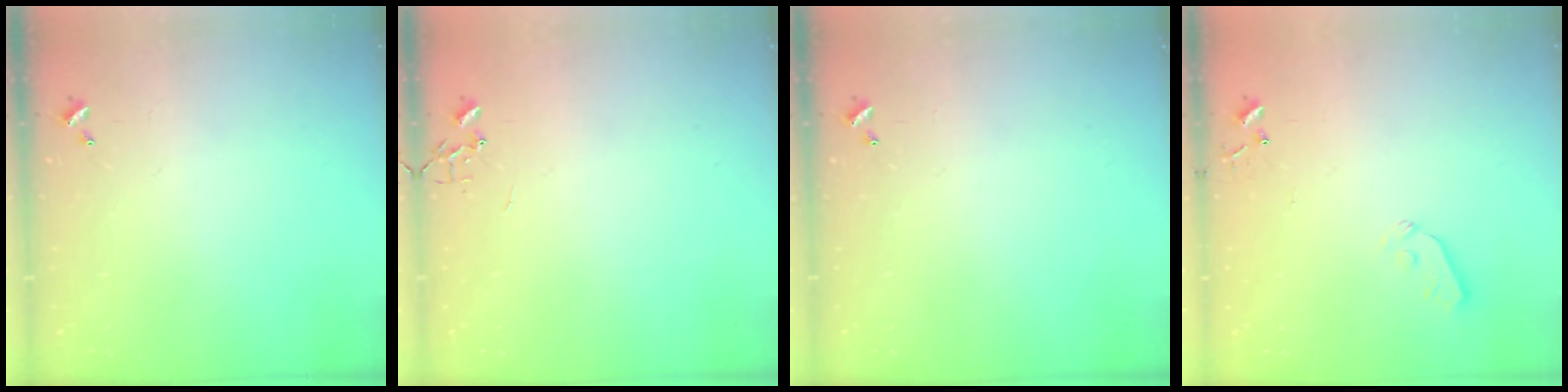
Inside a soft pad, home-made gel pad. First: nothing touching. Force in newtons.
{"total": 0.0}
{"total": 0.0}
{"total": 3.8, "press": 3.7, "slide": 0.7}